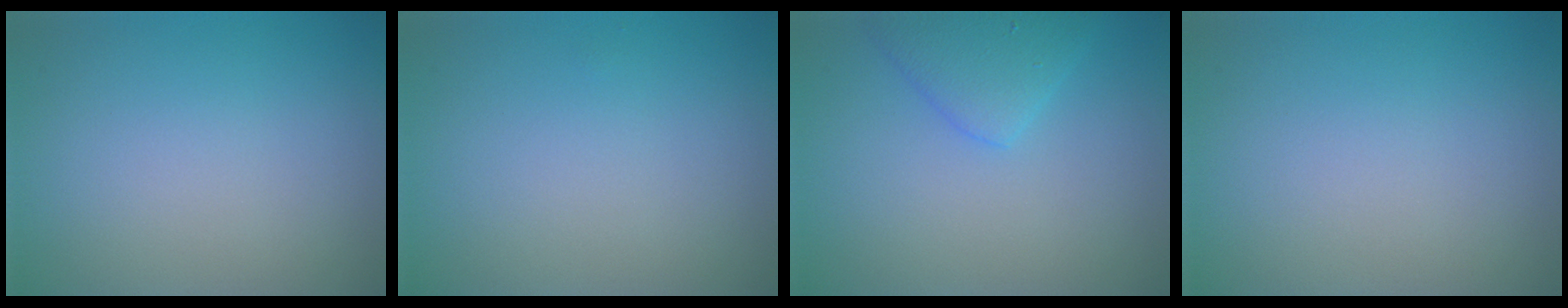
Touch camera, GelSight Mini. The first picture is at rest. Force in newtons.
{"total": 0.0}
{"total": 2.8, "press": 2.8, "slide": 0.2}
{"total": 0.0}